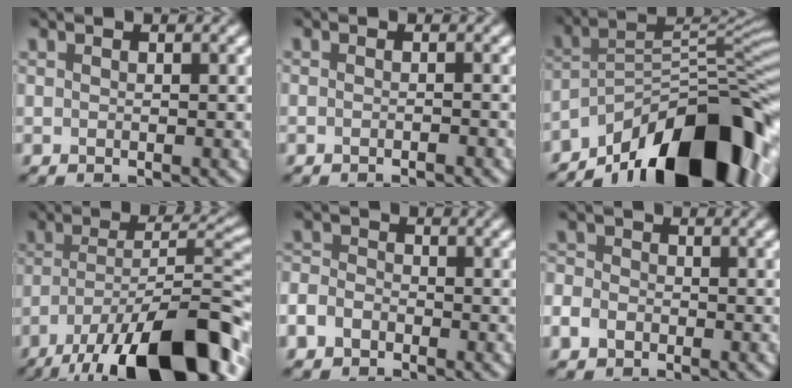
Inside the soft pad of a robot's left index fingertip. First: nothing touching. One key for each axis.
{"total": 0.8, "fx": -0.8, "fy": -0.1, "fz": 0.0, "tx": 0.004, "ty": -0.001, "tz": -0.012}
{"total": 15.3, "fx": -10.1, "fy": 5.3, "fz": 10.1, "tx": -0.150, "ty": 0.004, "tz": -0.172}
{"total": 16.3, "fx": -10.4, "fy": 5.2, "fz": 11.4, "tx": -0.187, "ty": -0.010, "tz": -0.172}
{"total": 3.2, "fx": -1.8, "fy": 2.4, "fz": 0.9, "tx": -0.007, "ty": 0.003, "tz": -0.048}
{"total": 3.4, "fx": -1.4, "fy": 2.9, "fz": 1.2, "tx": -0.012, "ty": 0.008, "tz": -0.047}